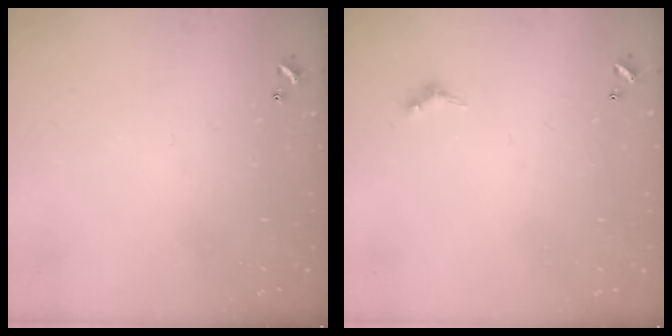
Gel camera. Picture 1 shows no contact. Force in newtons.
{"total": 2.4, "press": 2.3, "slide": 0.5}